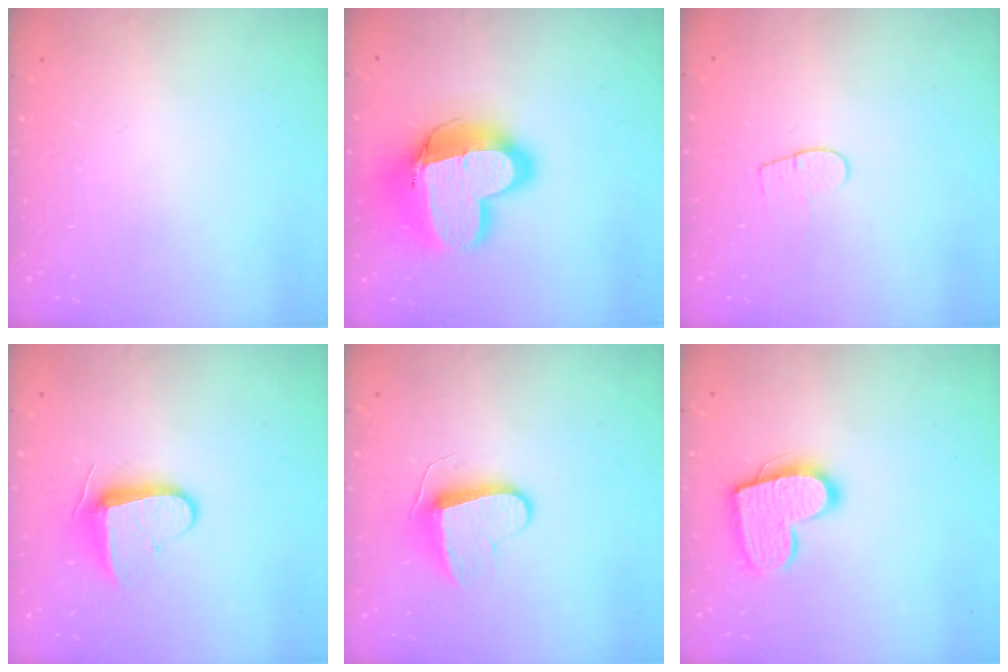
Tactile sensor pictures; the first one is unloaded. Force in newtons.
{"total": 18.9, "press": 18.8, "slide": 2.2}
{"total": 4.4, "press": 4.4, "slide": 0.3}
{"total": 9.3, "press": 9.3, "slide": 0.6}
{"total": 8.9, "press": 8.9, "slide": 0.1}
{"total": 13.9, "press": 13.9, "slide": 0.9}